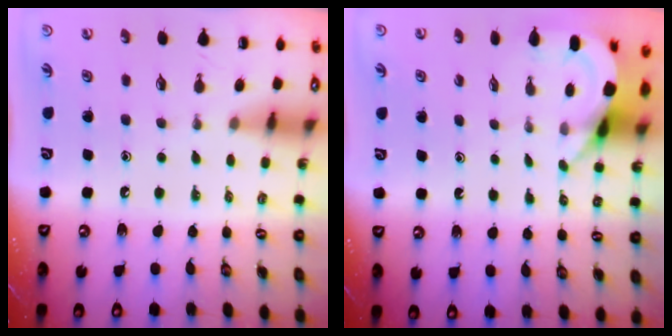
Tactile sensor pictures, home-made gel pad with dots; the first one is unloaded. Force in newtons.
{"total": 3.7, "press": 3.7, "slide": 0.3}